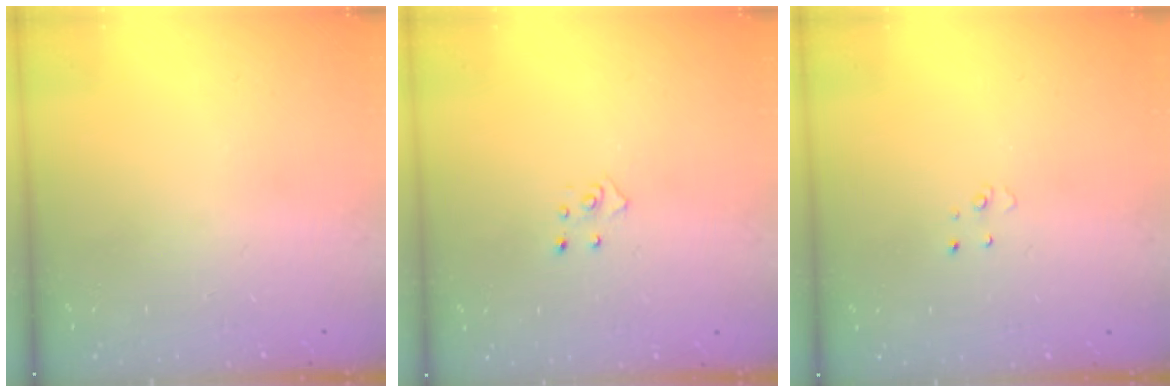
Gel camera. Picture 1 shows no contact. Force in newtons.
{"total": 3.9, "press": 3.9, "slide": 0.3}
{"total": 2.5, "press": 2.5, "slide": 0.2}